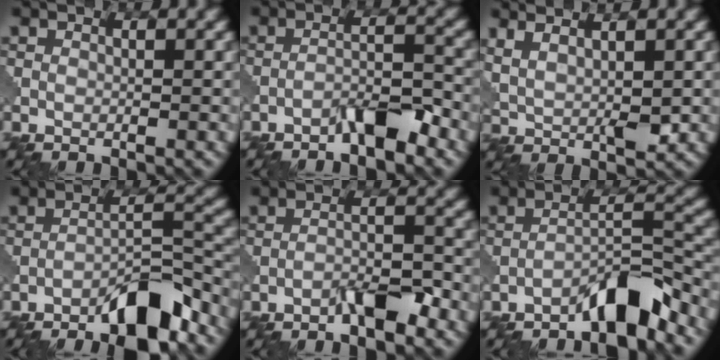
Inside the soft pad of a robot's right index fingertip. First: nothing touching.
{"total": 3.6, "force": [-2.7, 0.6, 2.3], "torque": [-0.039, 0.014, -0.053]}
{"total": 4.0, "force": [1.9, 1.3, 3.3], "torque": [-0.069, -0.006, 0.046]}
{"total": 7.5, "force": [-5.6, 1.7, 4.8], "torque": [-0.070, 0.011, -0.092]}
{"total": 3.4, "force": [-2.4, 0.6, 2.3], "torque": [-0.042, 0.011, -0.045]}
{"total": 5.1, "force": [-4.1, 0.7, 3.0], "torque": [-0.045, 0.018, -0.075]}